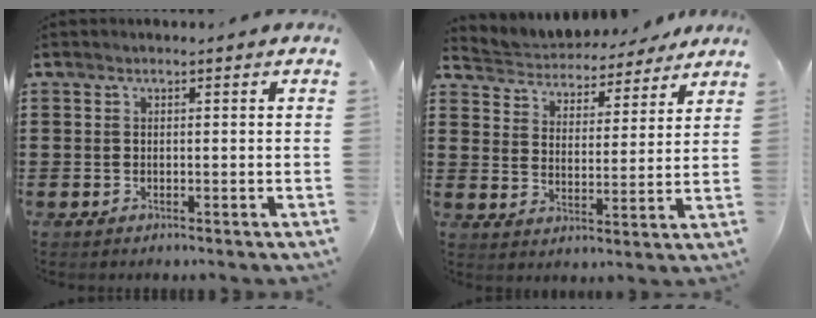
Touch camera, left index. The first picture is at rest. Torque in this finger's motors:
{"motor_torque": [-0.26, -0.31, -0.54, -0.21]}